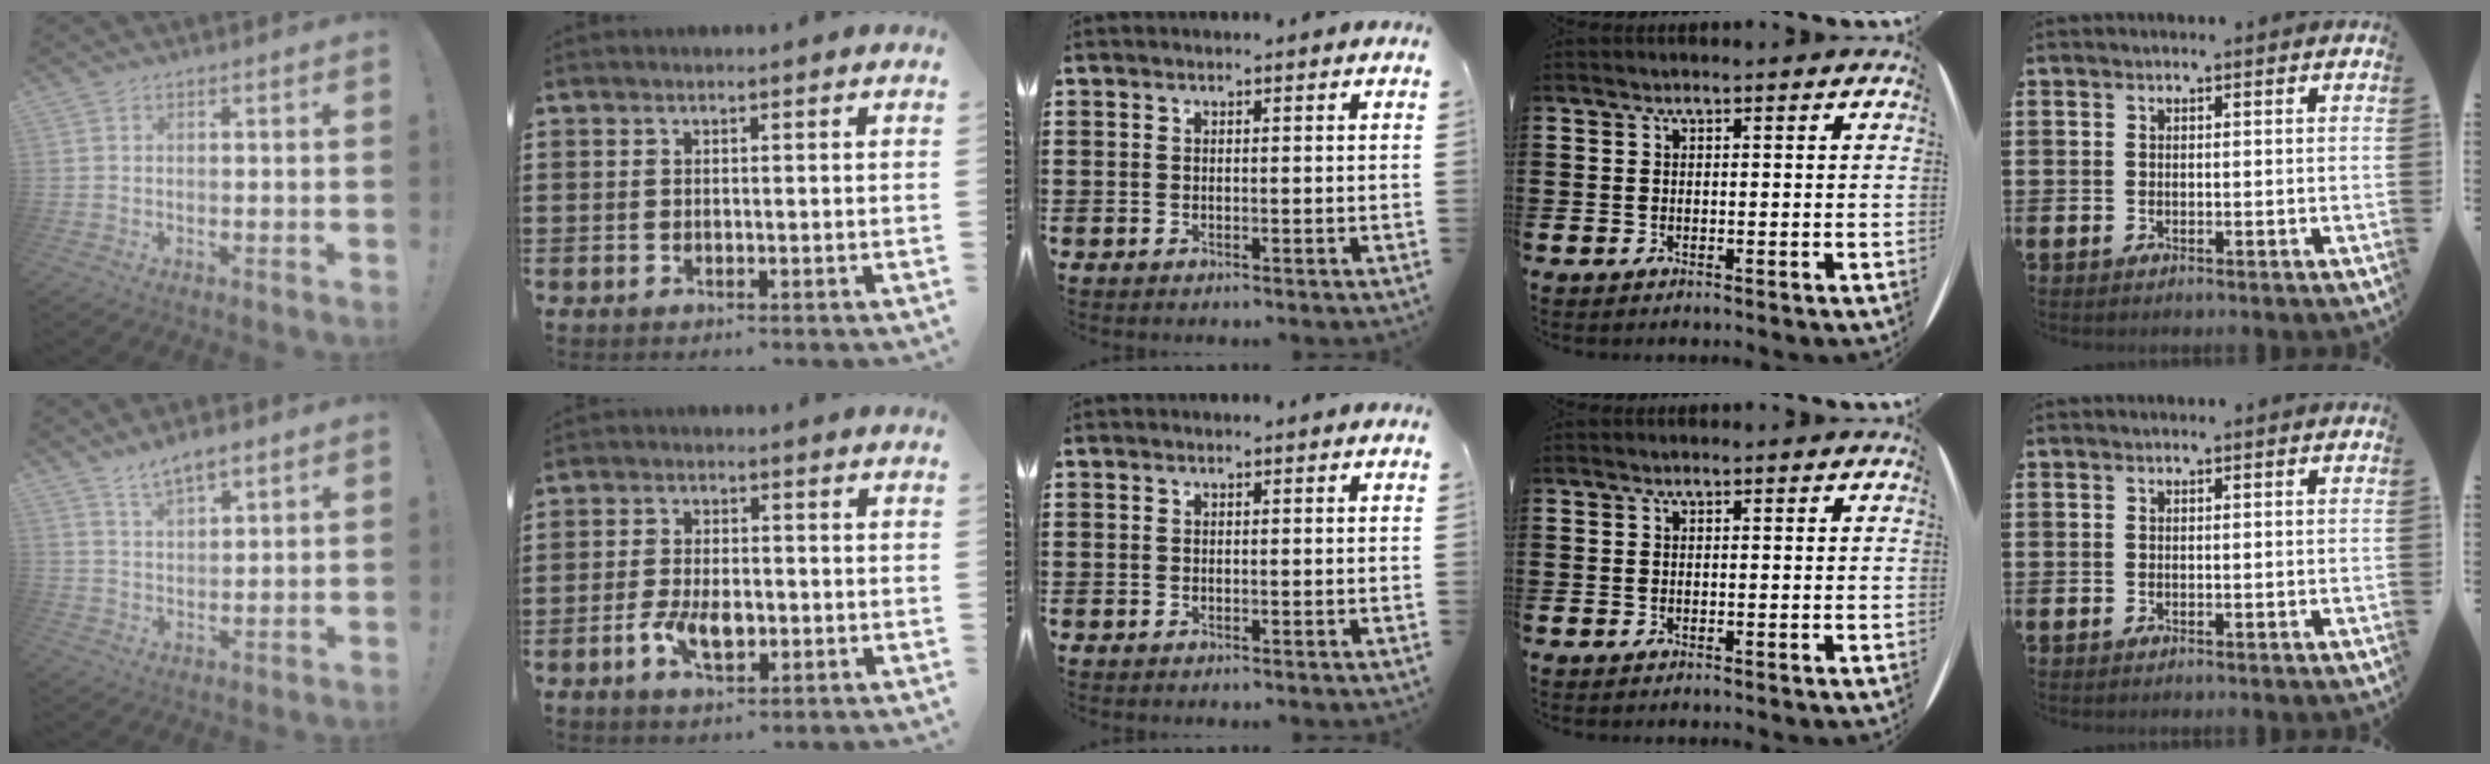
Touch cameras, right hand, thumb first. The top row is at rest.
{"thumb": {"total": 6.1, "force": [4.8, 2.1, 3.3], "torque": [-0.055, -0.025, 0.086]}, "index": {"total": 5.6, "force": [-1.5, 2.9, 4.5], "torque": [-0.090, 0.004, -0.027]}}